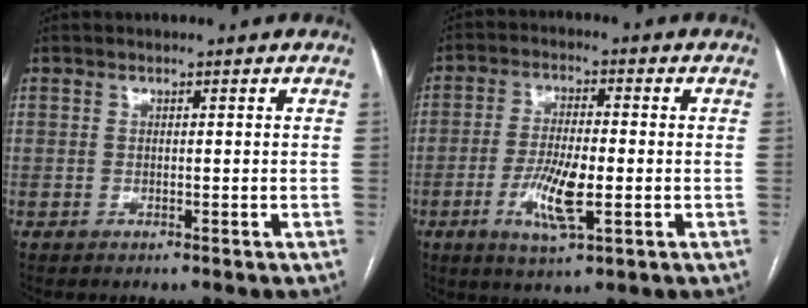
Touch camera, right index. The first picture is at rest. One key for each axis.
{"total": 8.2, "fx": -2.3, "fy": 1.8, "fz": 7.6, "tx": -0.150, "ty": -0.007, "tz": -0.040}